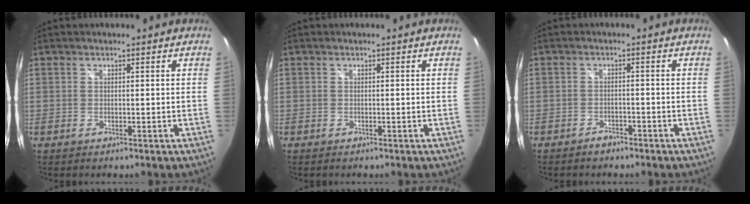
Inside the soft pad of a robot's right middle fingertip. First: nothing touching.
{"total": 0.0}
{"total": 2.4, "force": [-2.0, 1.1, 0.5], "torque": [-0.014, 0.005, -0.029]}